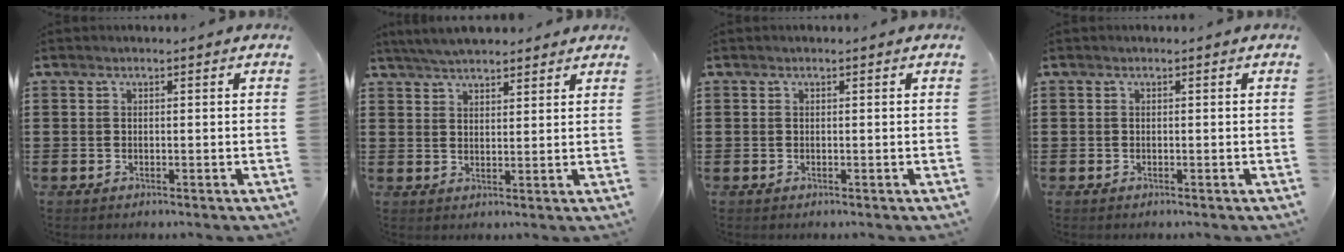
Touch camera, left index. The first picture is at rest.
{"total": 4.7, "force": [4.5, 0.7, 1.4], "torque": [-0.039, -0.006, 0.084]}
{"total": 0.0}
{"total": 0.0}